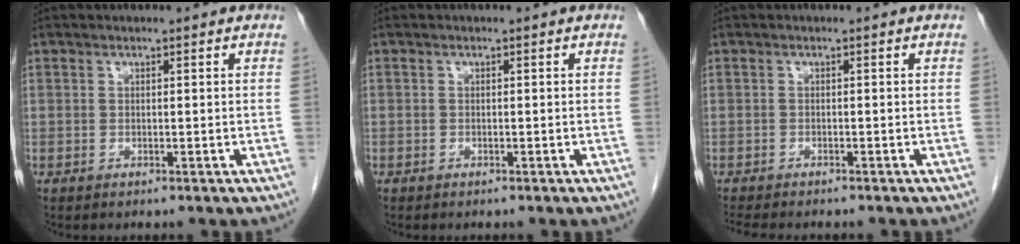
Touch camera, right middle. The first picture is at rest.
{"total": 0.0}
{"total": 5.9, "force": [-5.1, 1.3, 2.7], "torque": [-0.040, -0.009, -0.076]}